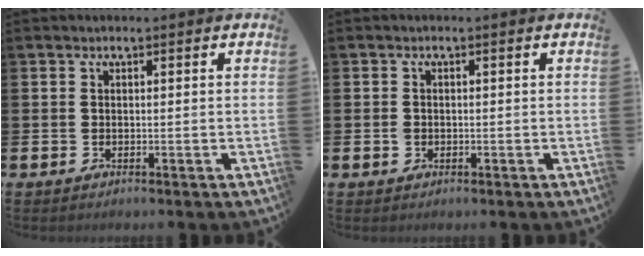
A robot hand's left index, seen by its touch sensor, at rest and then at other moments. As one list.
[{"total": 1.0, "force": [-0.1, 1.0, 0.4], "torque": [-0.009, 0.008, -0.004]}]